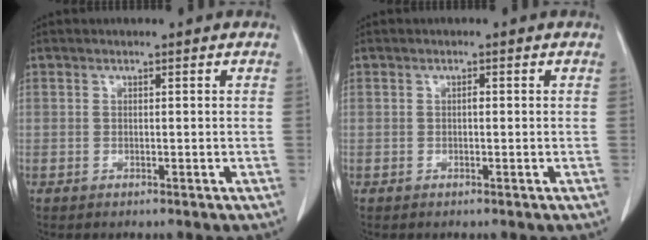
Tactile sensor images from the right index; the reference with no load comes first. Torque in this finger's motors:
{"motor_torque": [0.04, -0.02, 0.05, 0.01]}